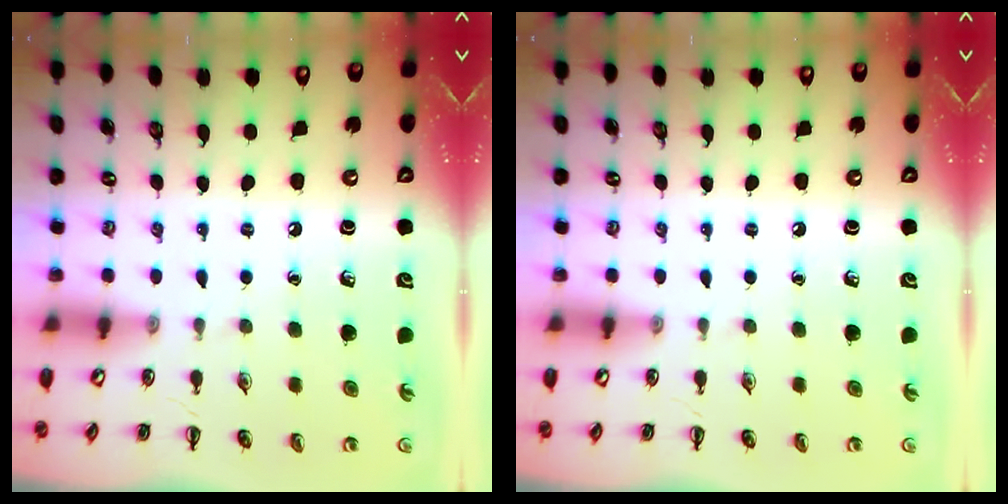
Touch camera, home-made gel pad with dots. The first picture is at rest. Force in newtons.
{"total": 0.0}